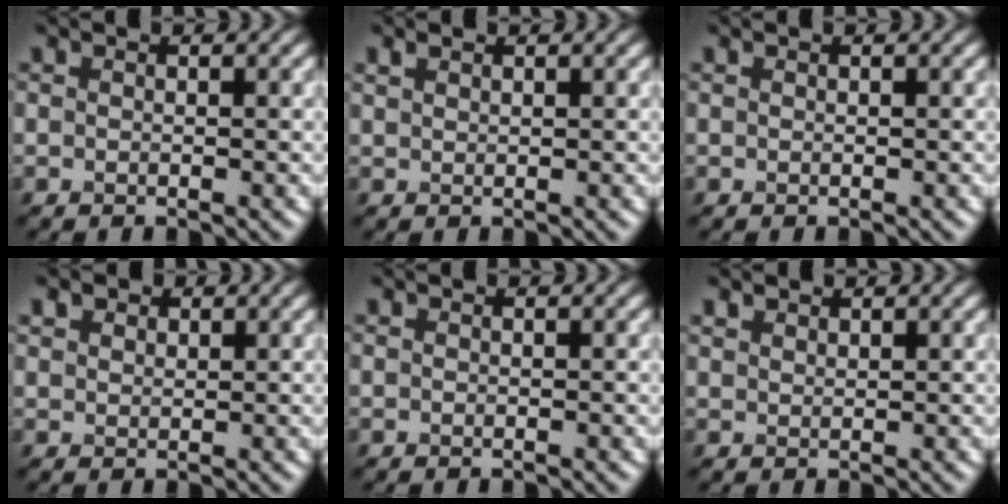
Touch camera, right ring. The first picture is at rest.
{"total": 0.9, "force": [0.8, 0.3, 0.3], "torque": [-0.009, 0.001, 0.018]}
{"total": 0.0}
{"total": 1.9, "force": [1.3, 1.2, 0.5], "torque": [-0.016, 0.000, 0.021]}
{"total": 0.0}
{"total": 1.1, "force": [1.0, 0.4, 0.1], "torque": [-0.005, 0.002, 0.023]}